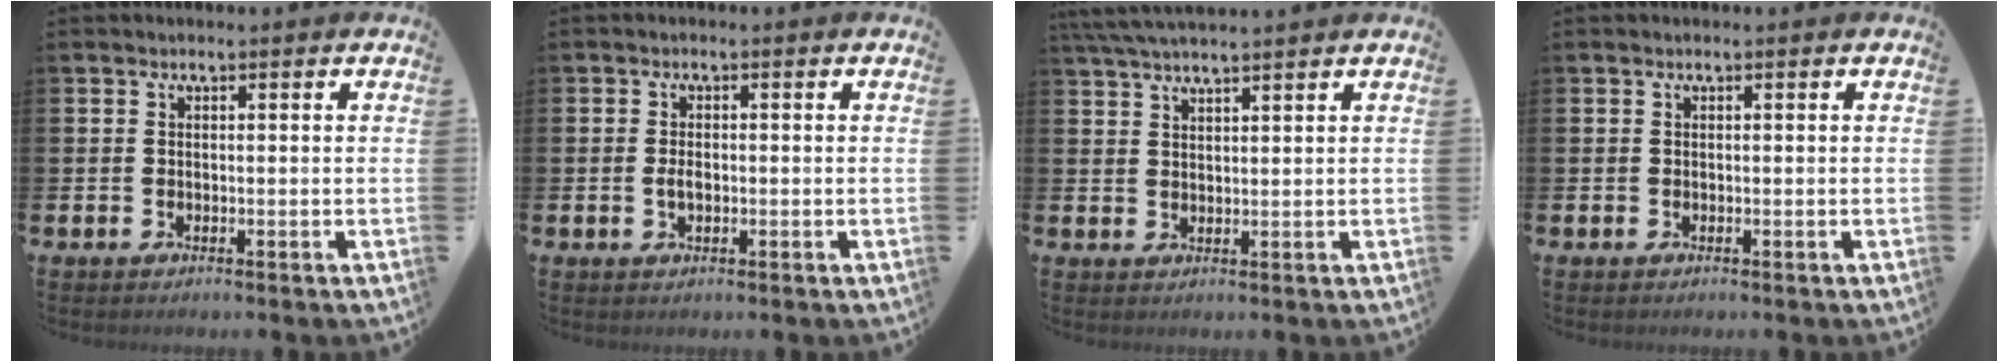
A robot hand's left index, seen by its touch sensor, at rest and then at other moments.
{"total": 1.8, "force": [-0.2, 1.0, 1.5], "torque": [-0.029, 0.004, -0.006]}
{"total": 3.7, "force": [3.5, -0.1, 1.2], "torque": [-0.037, -0.007, 0.067]}
{"total": 0.0}